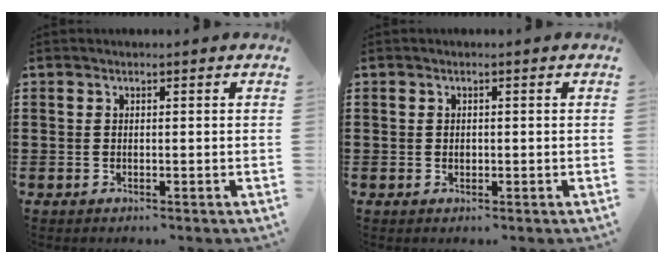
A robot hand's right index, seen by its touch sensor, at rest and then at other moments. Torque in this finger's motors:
{"motor_torque": [1.24, 0.90, 0.08, 0.03]}